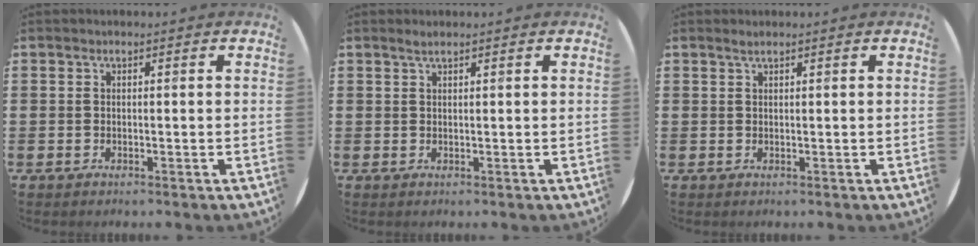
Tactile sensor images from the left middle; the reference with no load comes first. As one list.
[{"total": 1.0, "force": [0.8, 0.0, 0.6], "torque": [-0.011, 0.003, 0.014]}, {"total": 0.8, "force": [0.6, 0.0, 0.4], "torque": [-0.008, 0.002, 0.012]}]